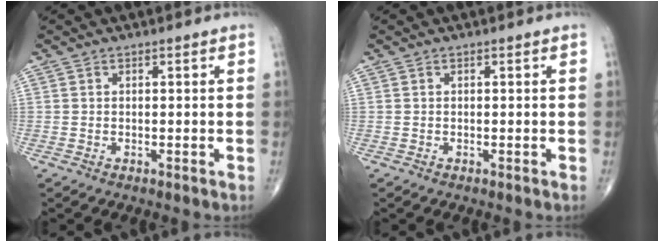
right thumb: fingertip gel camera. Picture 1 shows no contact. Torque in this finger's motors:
{"motor_torque": [0.45, 0.18, 0.25, 0.15, -0.04]}